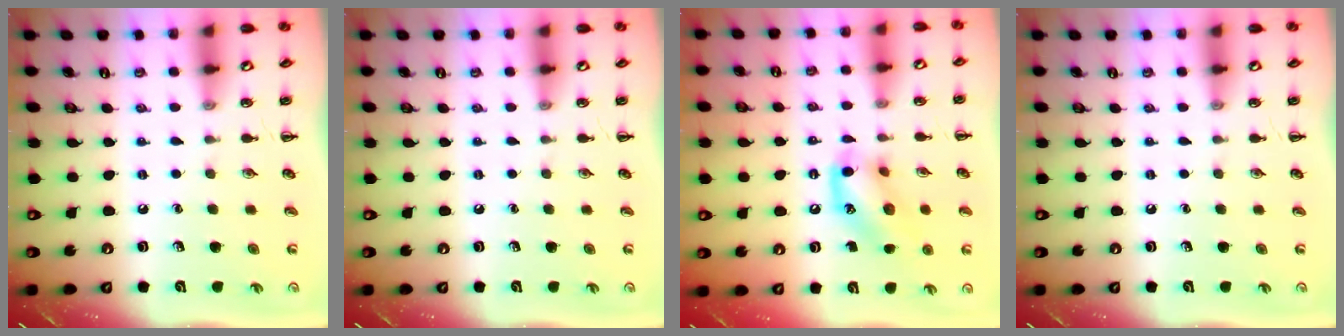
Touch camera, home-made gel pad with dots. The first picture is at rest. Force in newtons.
{"total": 0.0}
{"total": 13.9, "press": 13.7, "slide": 2.3}
{"total": 0.0}